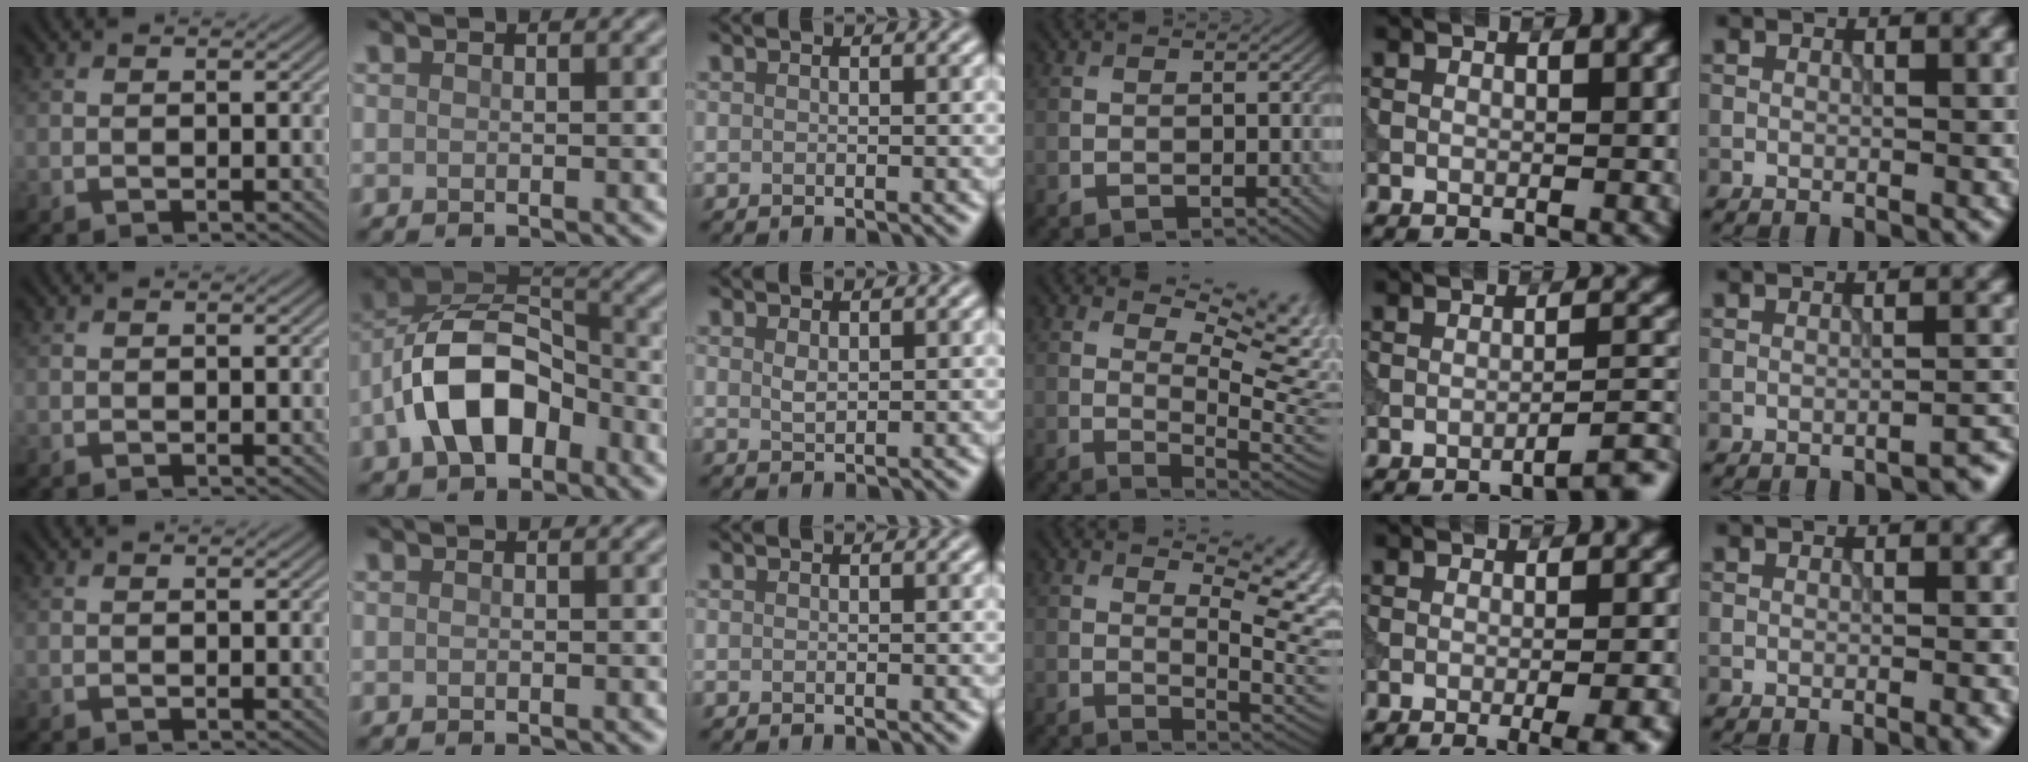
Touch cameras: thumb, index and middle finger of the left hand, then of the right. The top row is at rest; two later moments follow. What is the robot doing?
{"motion": "dispense", "object": "syringe"}